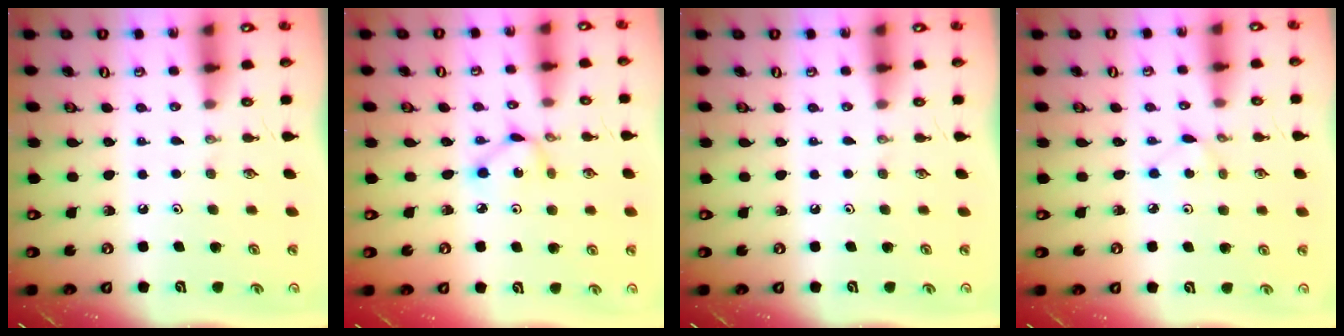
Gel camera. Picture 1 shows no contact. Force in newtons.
{"total": 3.1, "press": 3.1, "slide": 0.1}
{"total": 0.0}
{"total": 2.9, "press": 2.8, "slide": 0.4}